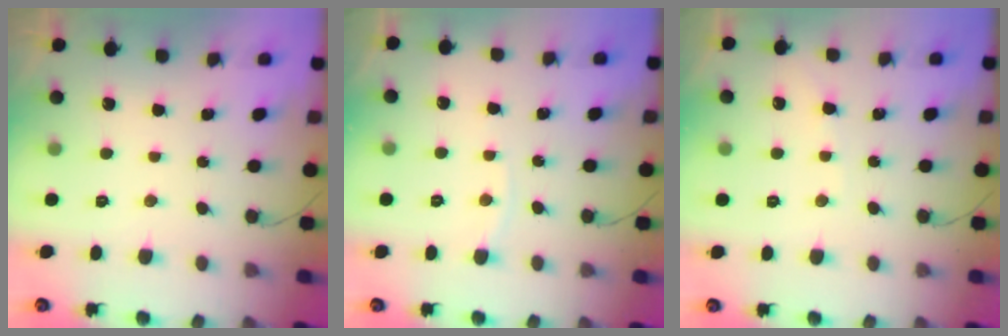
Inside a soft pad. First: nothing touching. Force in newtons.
{"total": 2.7, "press": 2.7, "slide": 0.4}
{"total": 3.4, "press": 3.4, "slide": 0.5}